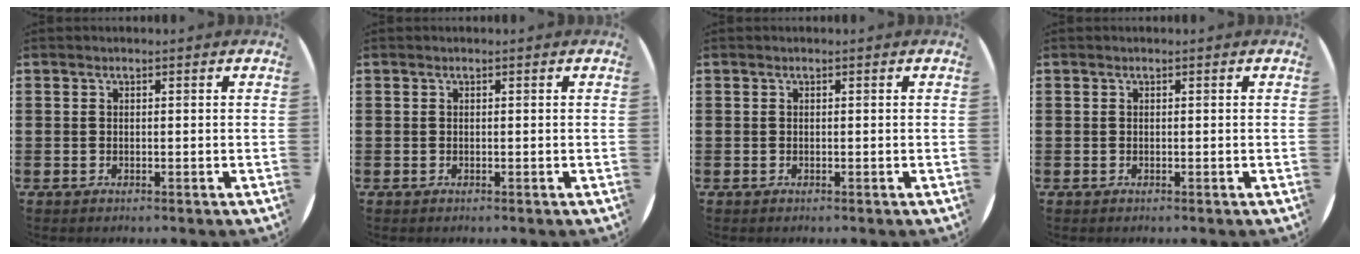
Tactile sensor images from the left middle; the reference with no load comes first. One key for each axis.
{"total": 0.0}
{"total": 0.0}
{"total": 0.0}